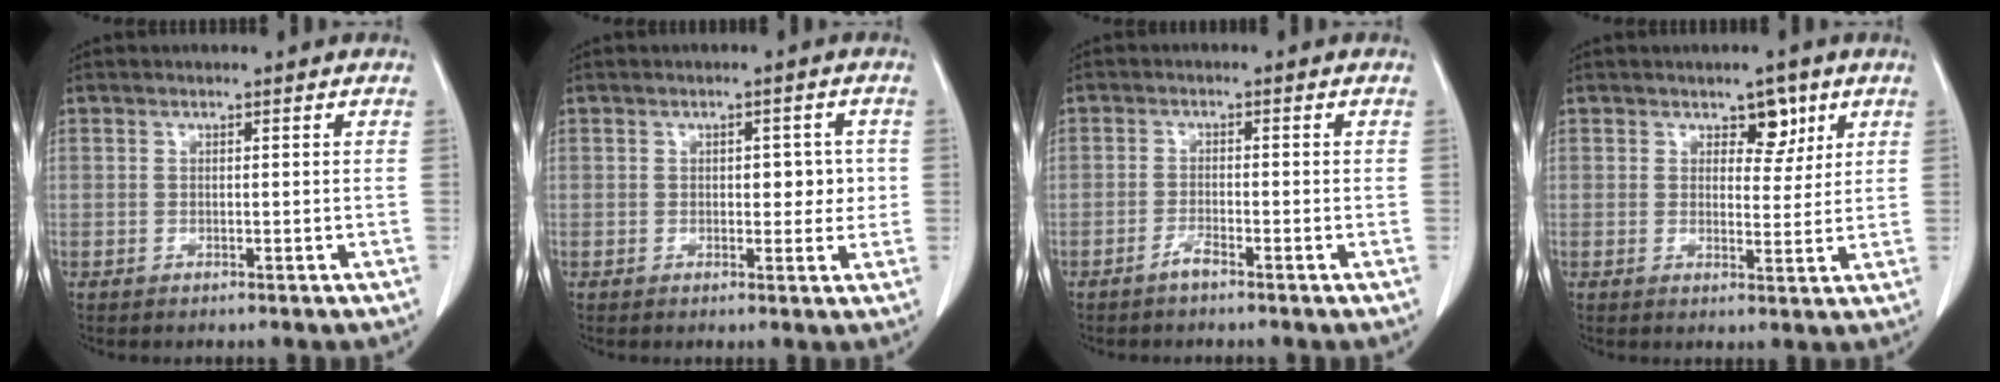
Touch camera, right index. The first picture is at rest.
{"total": 3.9, "force": [0.2, 2.1, 3.2], "torque": [-0.032, 0.005, 0.005]}
{"total": 1.7, "force": [-1.4, 0.0, 1.0], "torque": [-0.021, -0.001, -0.029]}
{"total": 4.0, "force": [2.3, 2.3, 2.4], "torque": [-0.023, -0.001, 0.034]}